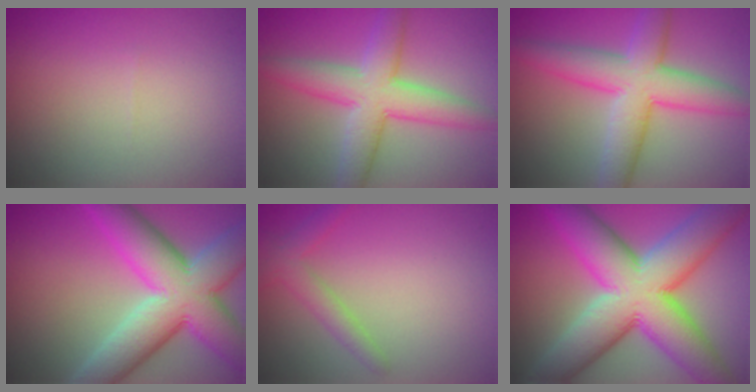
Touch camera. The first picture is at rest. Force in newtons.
{"total": 6.3, "press": 6.3, "slide": 0.4}
{"total": 7.3, "press": 7.3, "slide": 0.1}
{"total": 11.5, "press": 11.5, "slide": 0.3}
{"total": 2.2, "press": 2.2, "slide": 0.0}
{"total": 14.6, "press": 14.6, "slide": 0.3}